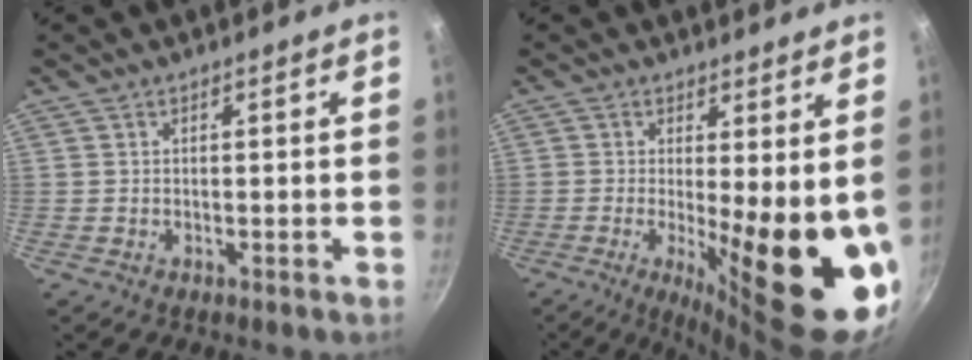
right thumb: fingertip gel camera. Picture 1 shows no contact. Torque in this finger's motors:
{"motor_torque": [1.03, 3.98, 1.34, -0.12, 0.17]}